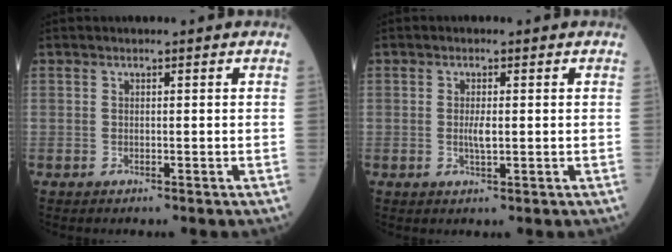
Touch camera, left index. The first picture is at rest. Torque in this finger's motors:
{"motor_torque": [0.17, -0.01, 0.03, 0.02]}